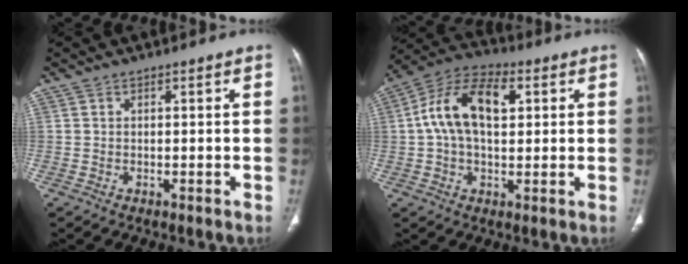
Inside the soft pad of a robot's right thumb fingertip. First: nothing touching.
{"total": 14.0, "force": [2.9, 8.1, 11.0], "torque": [-0.194, 0.025, 0.046]}